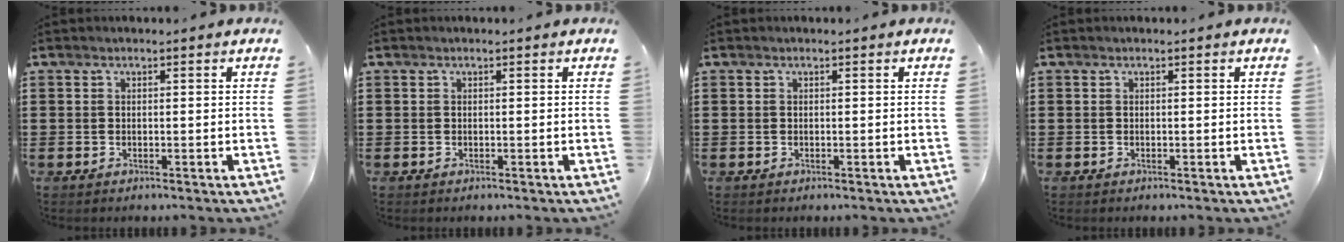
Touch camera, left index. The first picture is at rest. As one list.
[{"total": 0.0}, {"total": 0.0}, {"total": 0.0}]